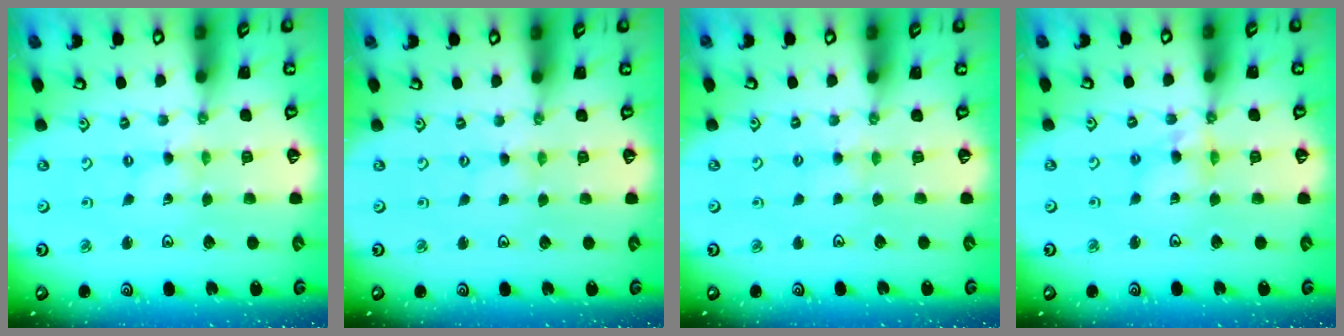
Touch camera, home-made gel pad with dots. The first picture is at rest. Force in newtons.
{"total": 0.0}
{"total": 2.8, "press": 2.8, "slide": 0.4}
{"total": 6.7, "press": 6.7, "slide": 0.7}